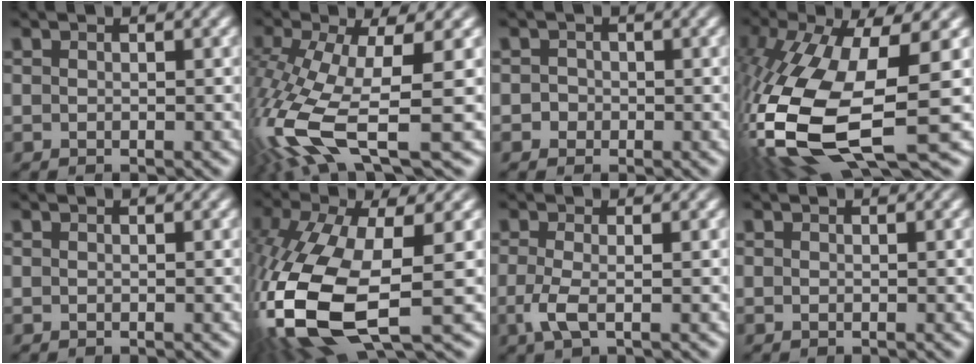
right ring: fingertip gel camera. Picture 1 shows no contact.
{"total": 8.5, "force": [-3.5, 3.3, 7.0], "torque": [-0.172, -0.053, -0.025]}
{"total": 1.3, "force": [-0.5, 1.2, -0.3], "torque": [0.001, -0.007, -0.011]}
{"total": 13.6, "force": [-3.0, 7.3, 11.1], "torque": [-0.295, -0.079, -0.003]}
{"total": 0.0}
{"total": 12.6, "force": [-2.9, 7.6, 9.6], "torque": [-0.265, -0.075, -0.006]}
{"total": 2.2, "force": [-0.8, 0.6, 2.0], "torque": [-0.060, -0.021, -0.008]}
{"total": 0.0}